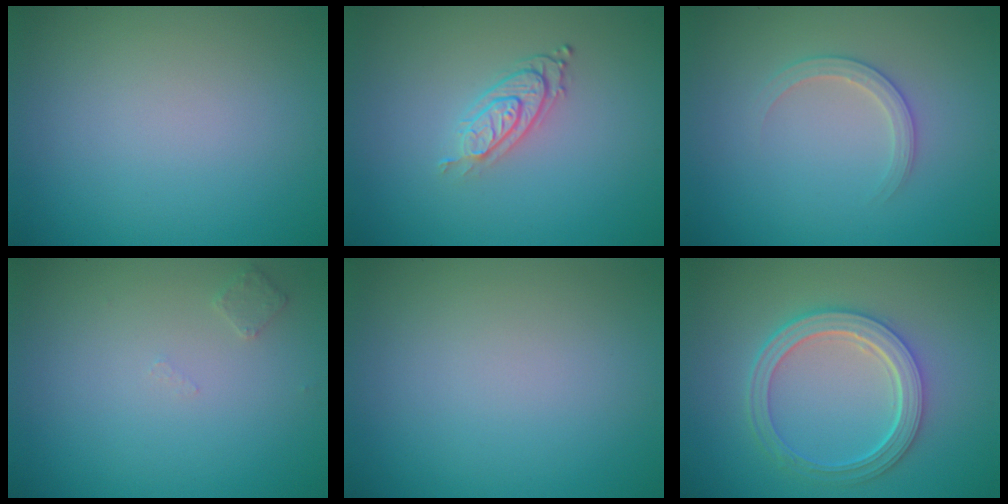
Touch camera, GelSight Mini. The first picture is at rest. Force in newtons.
{"total": 3.1, "press": 2.1, "slide": 2.3}
{"total": 1.9, "press": 1.9, "slide": 0.2}
{"total": 1.0, "press": 1.0, "slide": 0.1}
{"total": 0.0}
{"total": 4.9, "press": 3.9, "slide": 3.0}